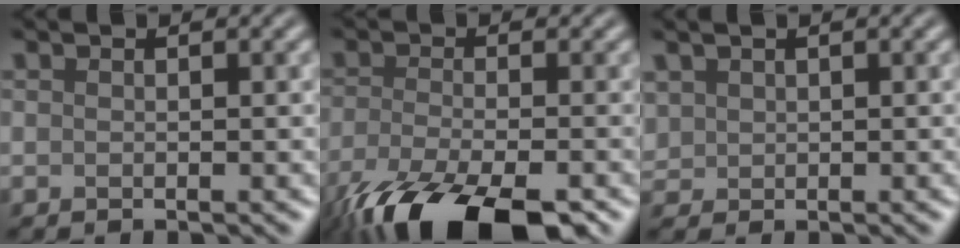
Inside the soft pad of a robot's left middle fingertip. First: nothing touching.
{"total": 11.9, "force": [-8.3, 3.8, 7.7], "torque": [-0.170, -0.046, -0.130]}
{"total": 0.8, "force": [0.6, 0.6, -0.2], "torque": [-0.005, 0.008, 0.025]}